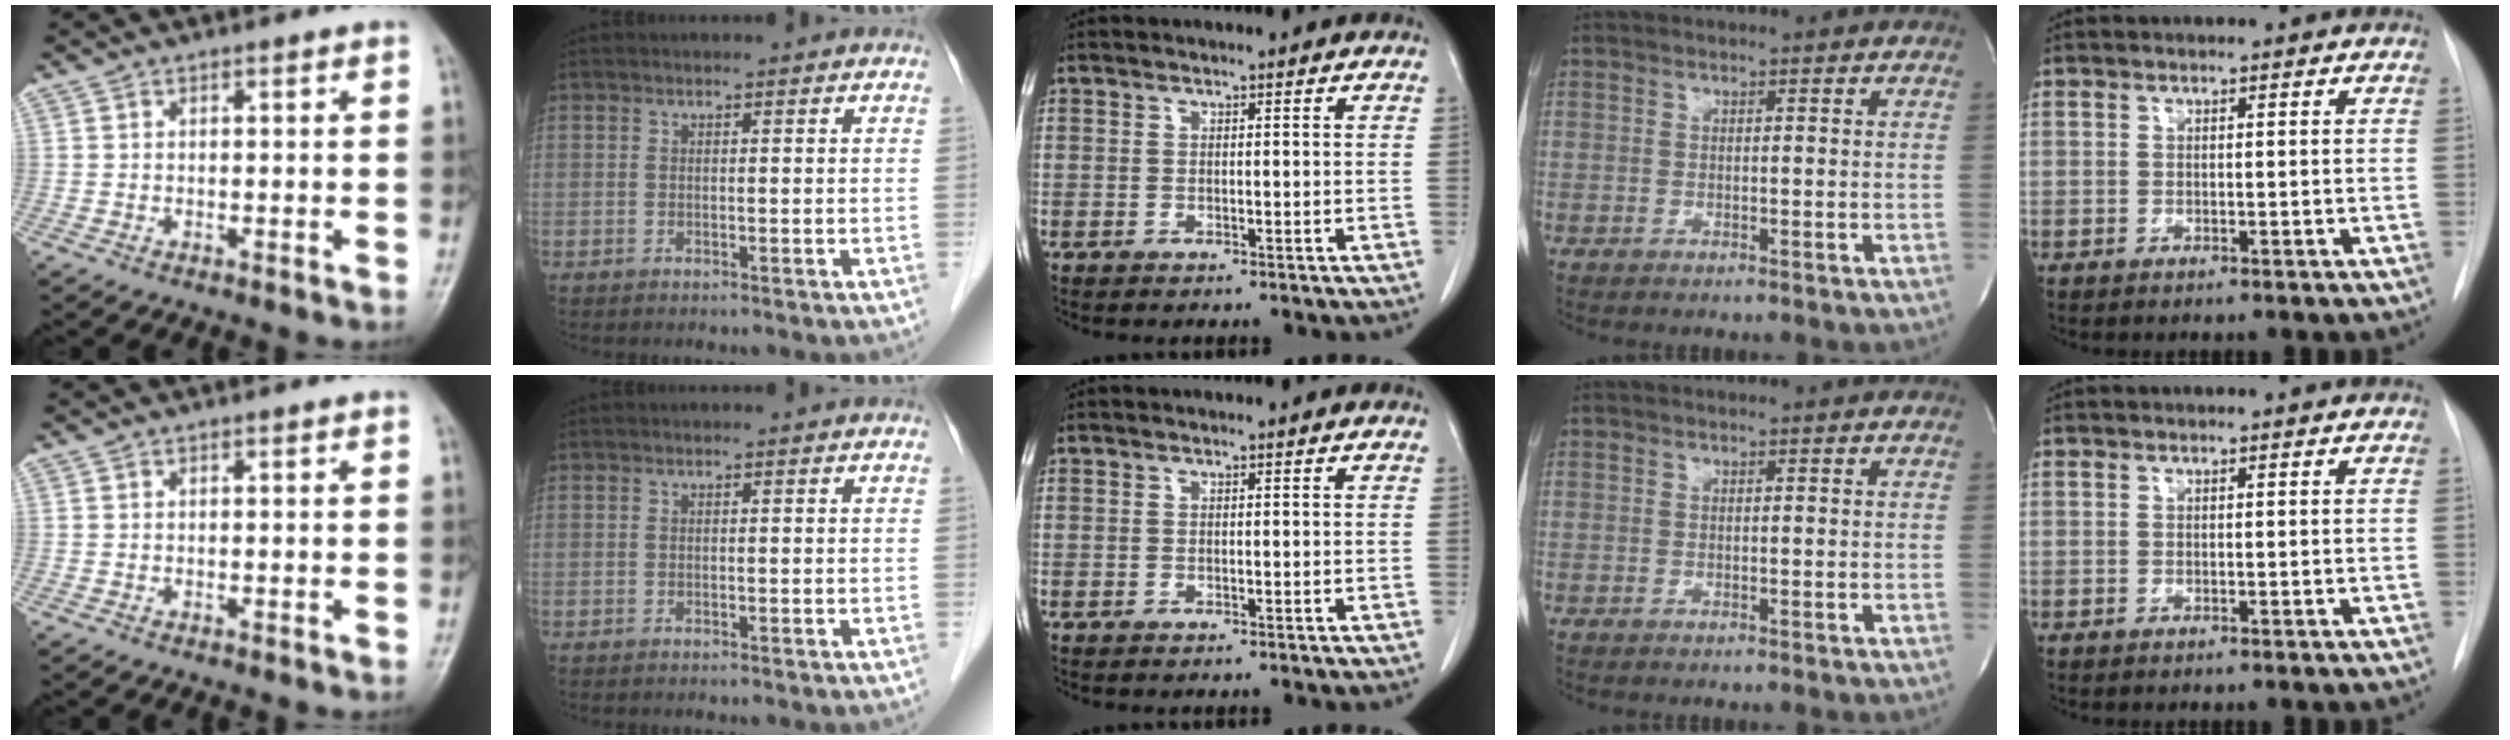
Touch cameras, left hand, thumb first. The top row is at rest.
{}